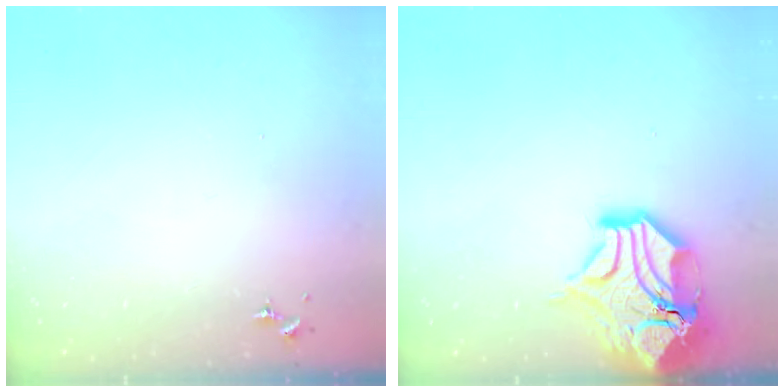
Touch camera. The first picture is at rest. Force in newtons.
{"total": 17.9, "press": 17.7, "slide": 2.6}